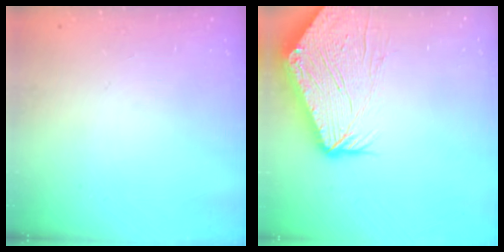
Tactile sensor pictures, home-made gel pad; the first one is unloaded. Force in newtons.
{"total": 11.1, "press": 10.9, "slide": 1.9}